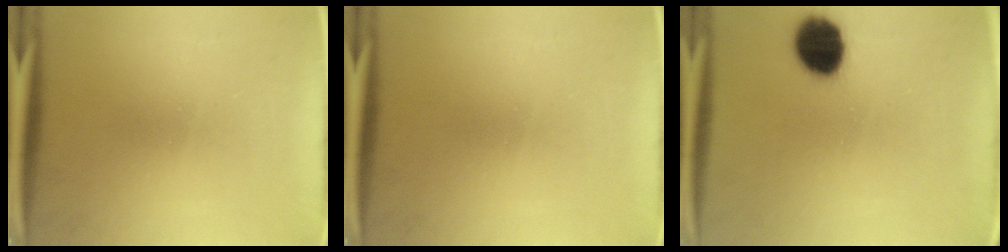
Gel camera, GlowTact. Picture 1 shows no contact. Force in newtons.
{"total": 0.0}
{"total": 12.0}